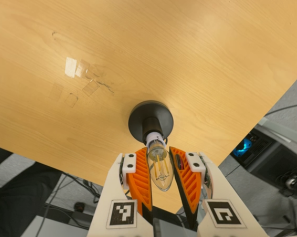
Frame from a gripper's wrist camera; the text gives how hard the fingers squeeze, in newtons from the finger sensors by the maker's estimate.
{"total": 12.3, "left": 11.9, "right": 12.7}